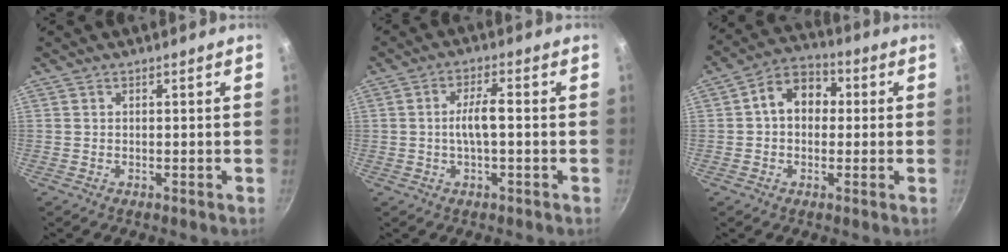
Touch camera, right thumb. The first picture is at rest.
{"total": 4.9, "force": [-0.4, 1.4, 4.7], "torque": [-0.094, 0.017, -0.009]}
{"total": 9.4, "force": [1.0, 7.1, 6.0], "torque": [-0.057, 0.024, -0.003]}